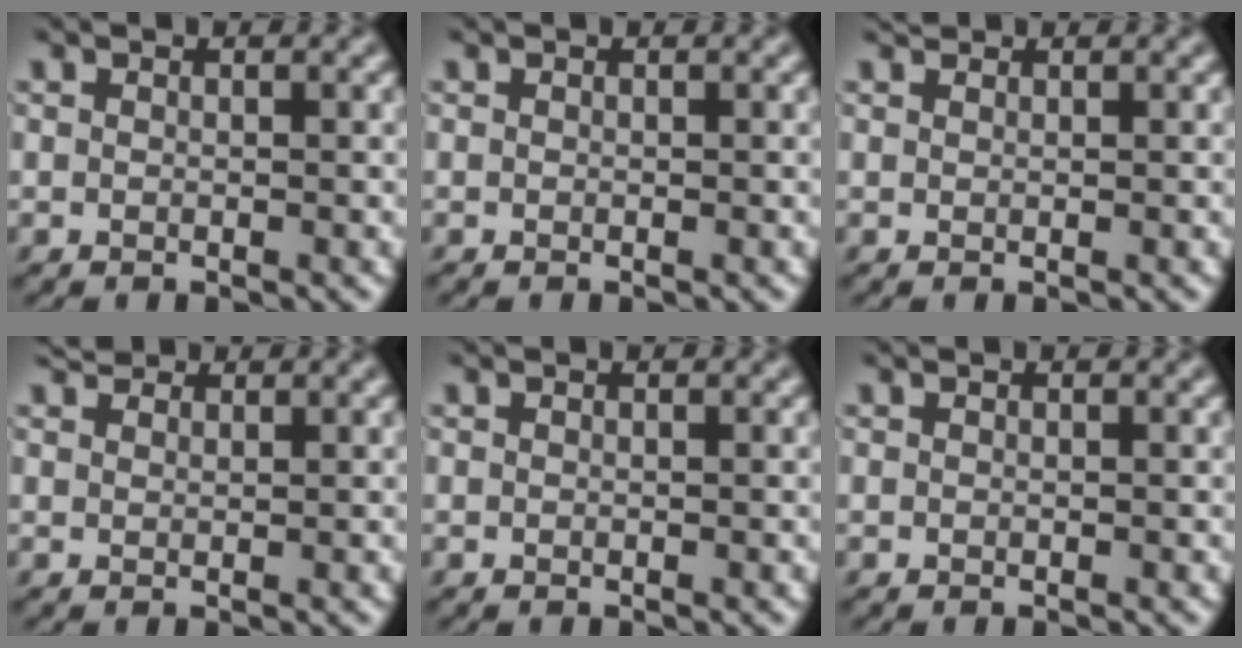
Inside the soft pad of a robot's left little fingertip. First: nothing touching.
{"total": 0.0}
{"total": 0.7, "force": [0.7, 0.2, 0.1], "torque": [-0.007, 0.004, 0.015]}
{"total": 1.2, "force": [1.1, 0.4, 0.2], "torque": [-0.011, 0.007, 0.022]}
{"total": 0.0}
{"total": 0.0}